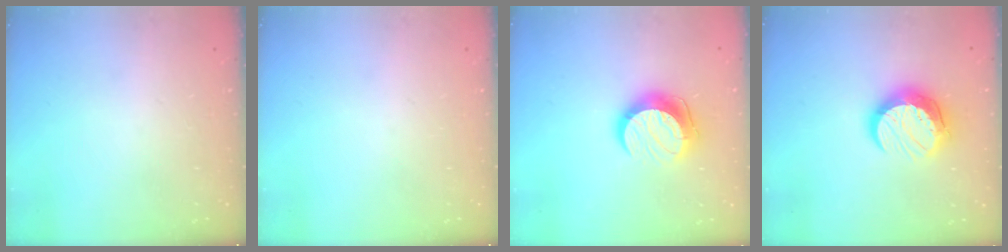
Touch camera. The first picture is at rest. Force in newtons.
{"total": 0.0}
{"total": 11.9, "press": 11.9, "slide": 0.7}
{"total": 12.5, "press": 12.5, "slide": 0.9}